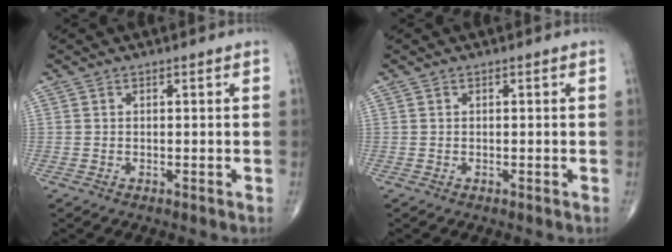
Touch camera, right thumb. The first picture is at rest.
{"total": 0.0}